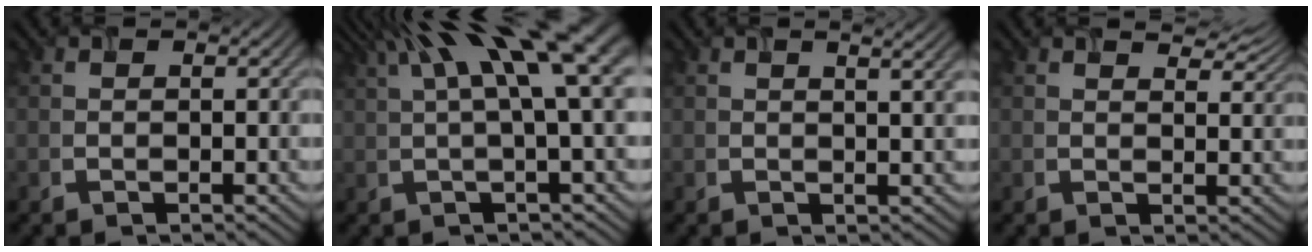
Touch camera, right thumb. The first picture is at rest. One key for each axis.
{"total": 14.2, "fx": 5.6, "fy": 3.2, "fz": 12.6, "tx": -0.204, "ty": 0.037, "tz": 0.094}
{"total": 3.1, "fx": 1.6, "fy": 0.6, "fz": 2.6, "tx": -0.036, "ty": 0.003, "tz": 0.020}
{"total": 4.0, "fx": 3.1, "fy": 1.1, "fz": 2.1, "tx": -0.042, "ty": 0.002, "tz": 0.049}